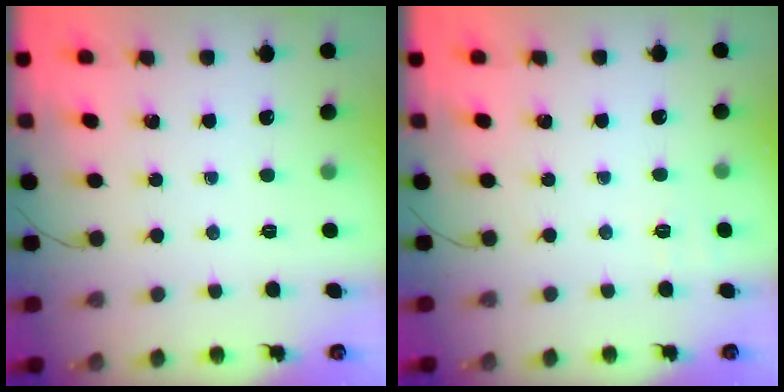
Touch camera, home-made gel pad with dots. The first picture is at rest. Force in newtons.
{"total": 6.4, "press": 6.1, "slide": 1.9}